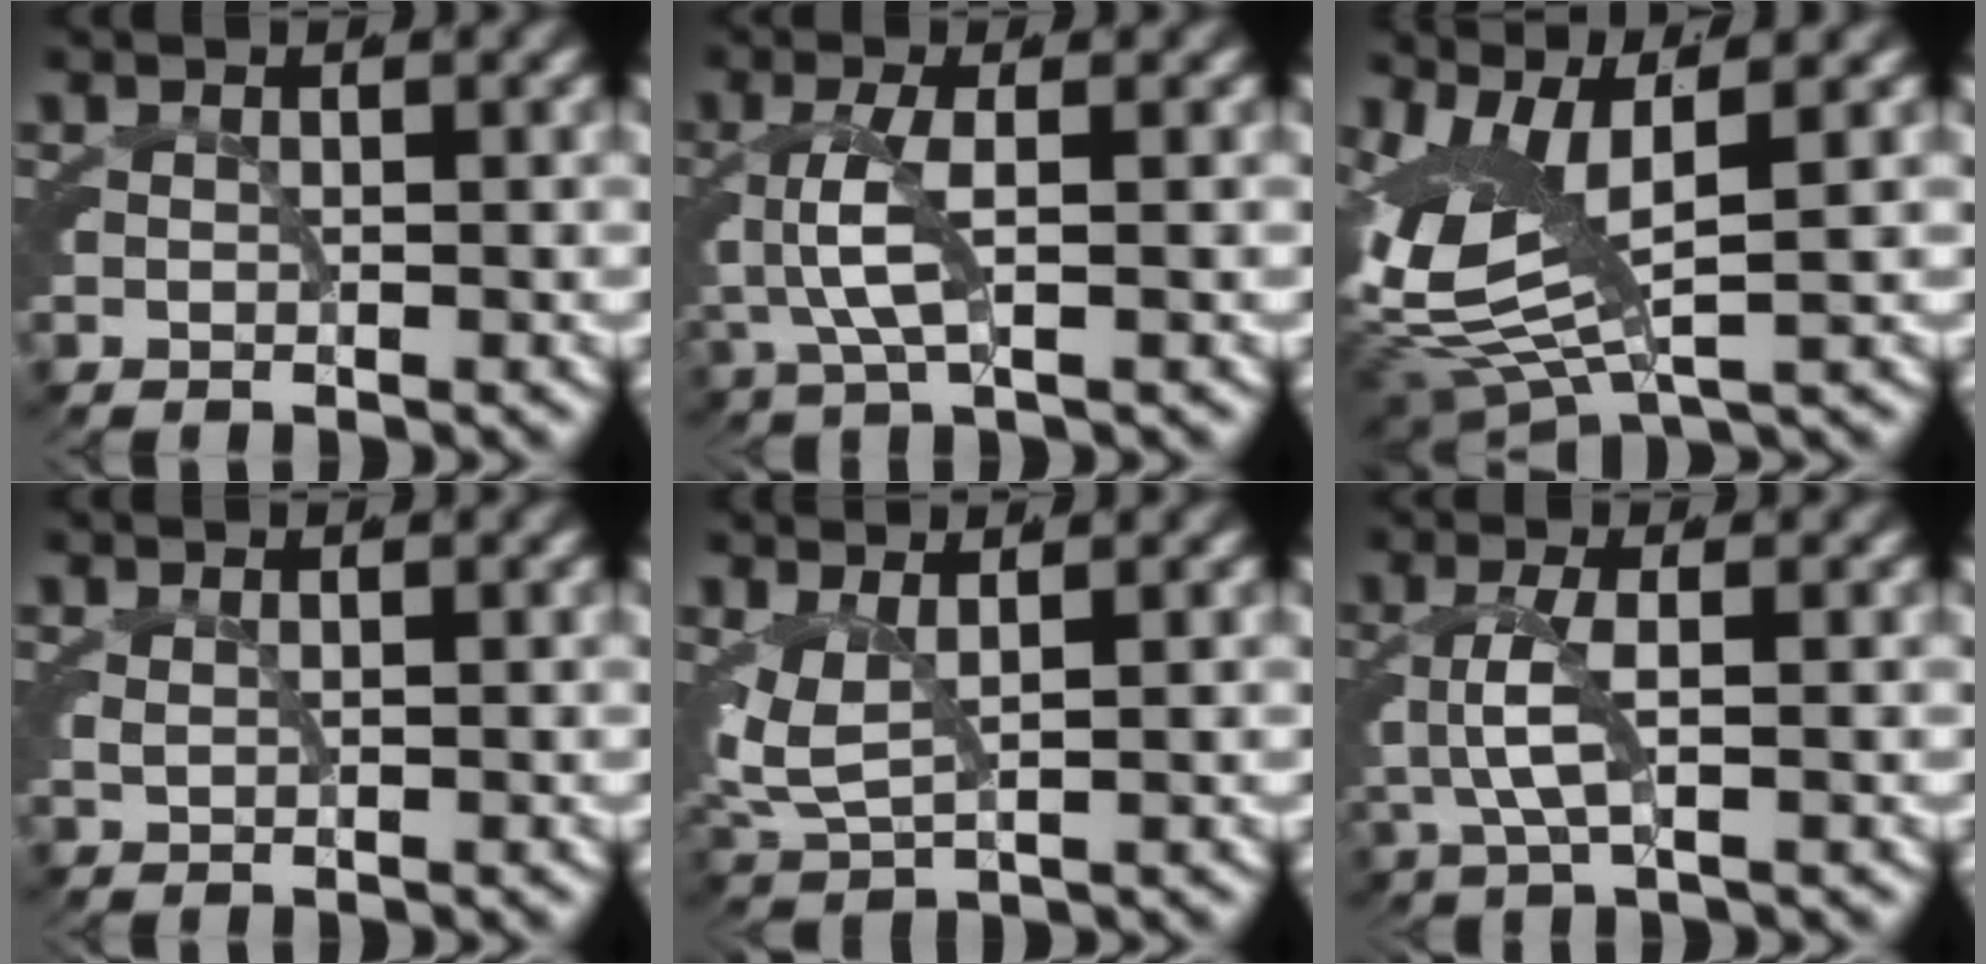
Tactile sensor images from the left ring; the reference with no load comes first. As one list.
[{"total": 3.5, "force": [-0.9, 1.1, 3.2], "torque": [-0.090, -0.010, -0.012]}, {"total": 9.7, "force": [0.9, 6.1, 7.5], "torque": [-0.172, -0.011, 0.015]}, {"total": 0.7, "force": [0.5, 0.3, 0.4], "torque": [-0.009, -0.002, 0.011]}, {"total": 5.1, "force": [0.5, 3.8, 3.4], "torque": [-0.096, -0.018, 0.013]}, {"total": 3.3, "force": [-0.8, 1.3, 2.9], "torque": [-0.087, -0.011, -0.010]}]